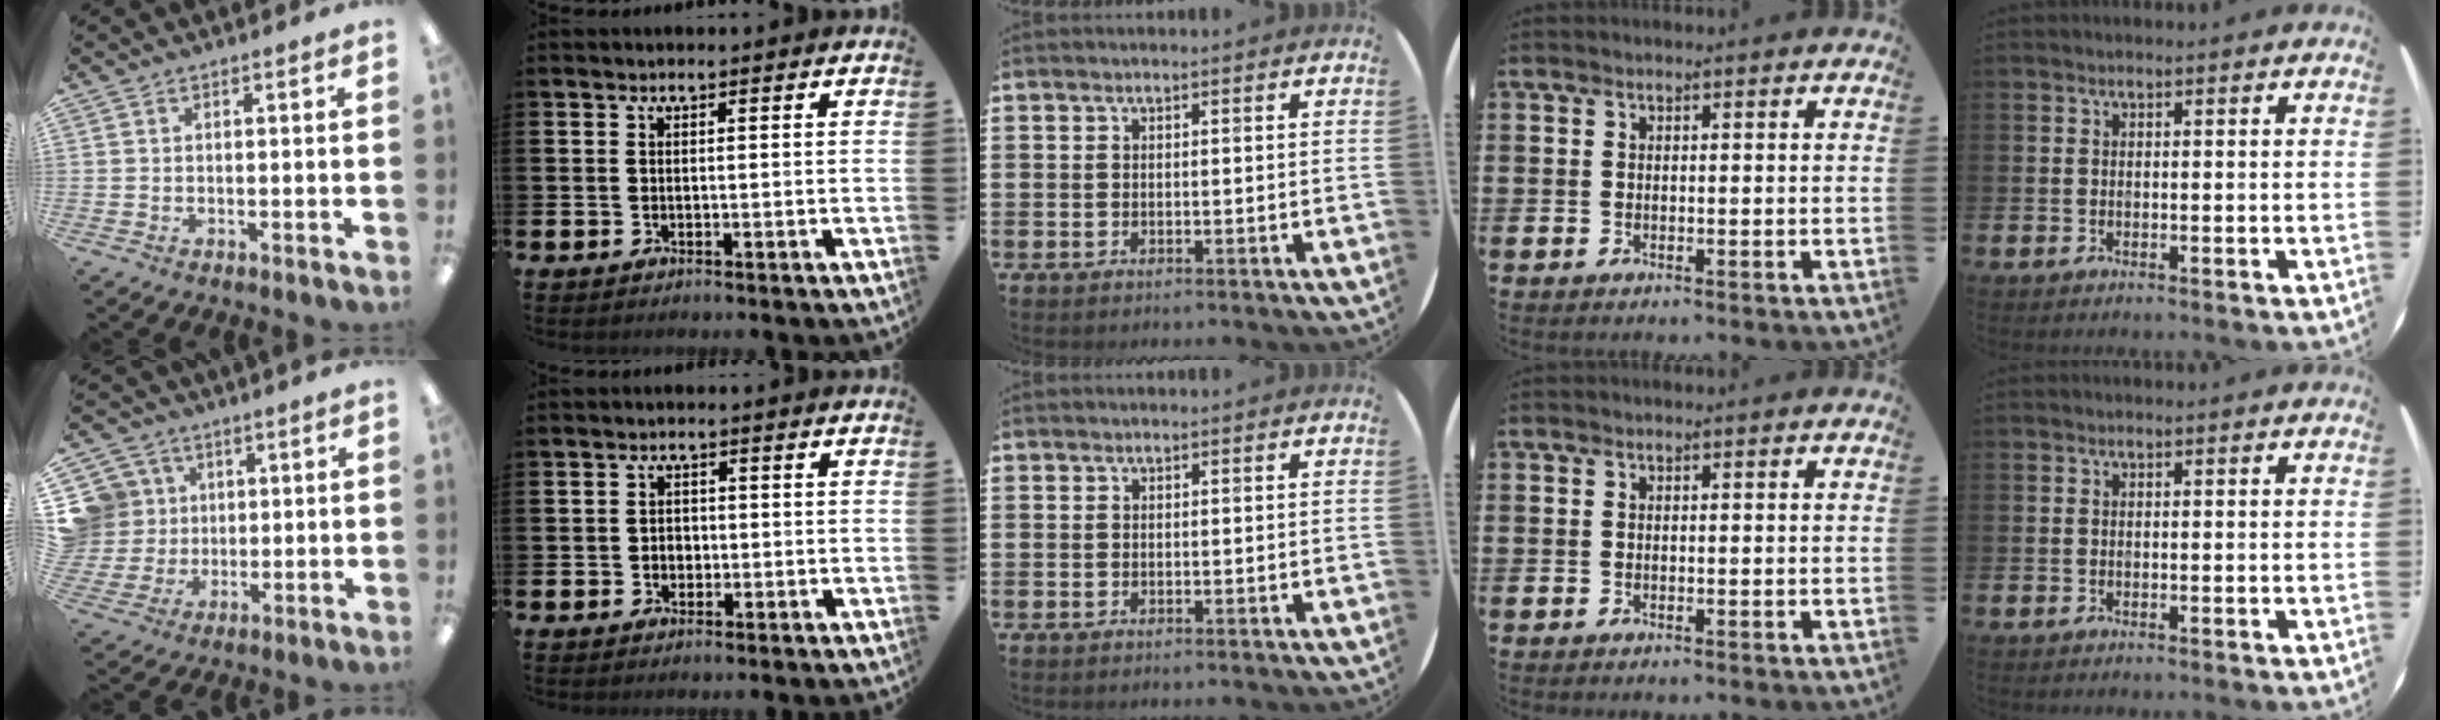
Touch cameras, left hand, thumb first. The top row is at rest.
{"thumb": {"total": 9.8, "force": [3.2, 9.2, 0.9], "torque": [-0.056, -0.011, 0.071]}, "index": {"total": 1.8, "force": [-0.3, 1.6, 0.8], "torque": [-0.009, 0.004, -0.012]}}